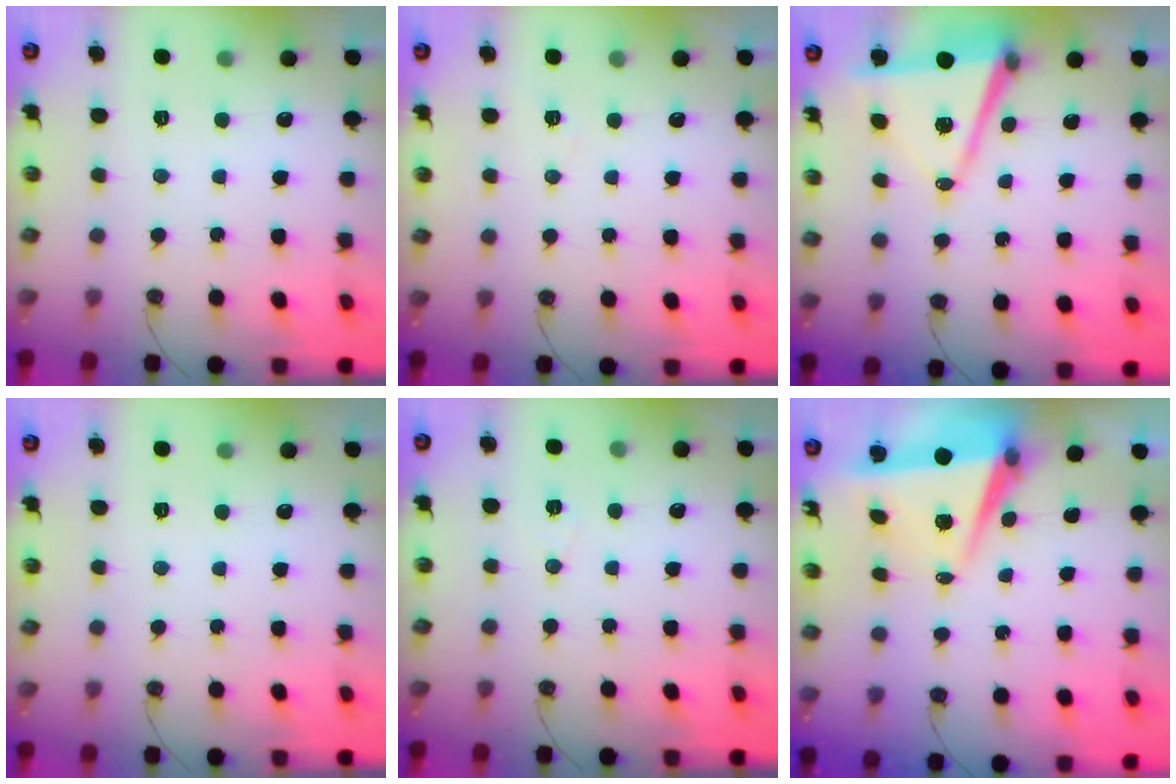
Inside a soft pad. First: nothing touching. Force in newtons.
{"total": 5.6, "press": 3.4, "slide": 4.4}
{"total": 10.0, "press": 9.1, "slide": 4.1}
{"total": 0.0}
{"total": 5.3, "press": 2.9, "slide": 4.4}
{"total": 7.1, "press": 6.2, "slide": 3.5}